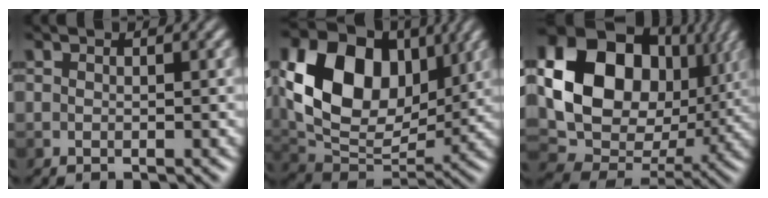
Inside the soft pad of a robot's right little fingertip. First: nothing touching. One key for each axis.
{"total": 12.6, "fx": 3.1, "fy": 8.9, "fz": 8.4, "tx": -0.145, "ty": 0.006, "tz": 0.050}
{"total": 17.4, "fx": 3.8, "fy": 13.1, "fz": 10.7, "tx": -0.206, "ty": -0.001, "tz": 0.086}